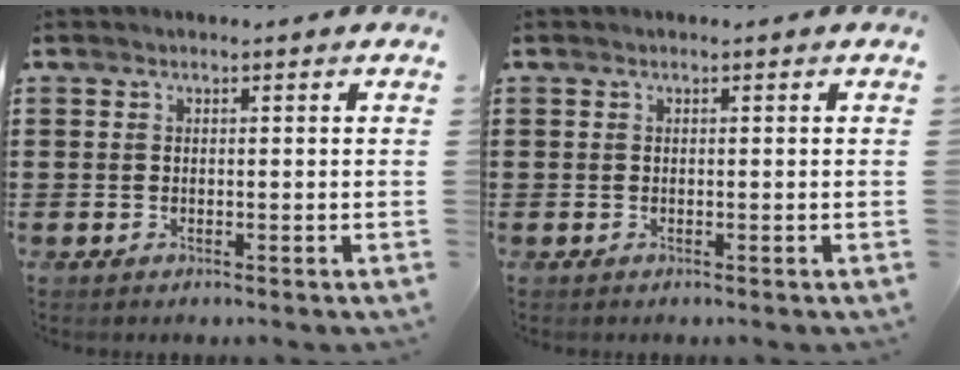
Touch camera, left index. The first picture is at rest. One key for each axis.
{"total": 0.0}